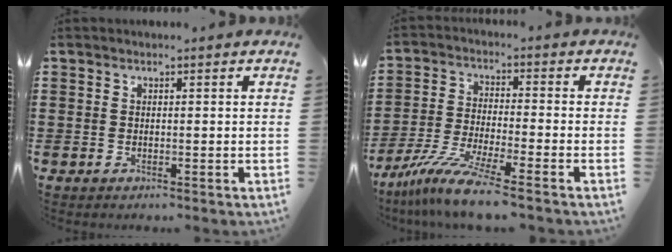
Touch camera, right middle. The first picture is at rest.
{"total": 8.5, "force": [-7.1, 0.0, 4.6], "torque": [-0.102, -0.014, -0.140]}